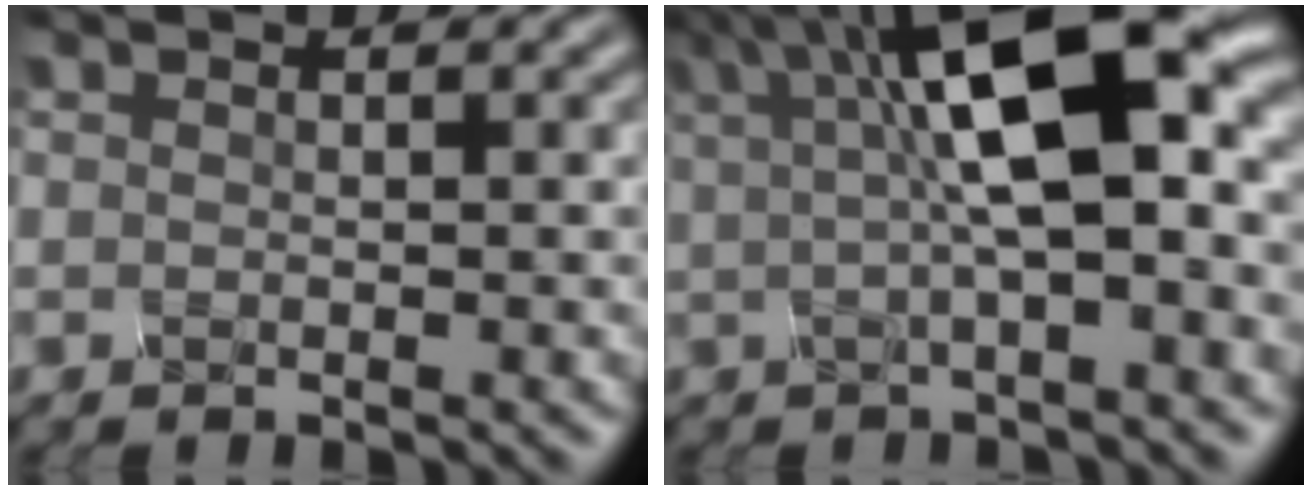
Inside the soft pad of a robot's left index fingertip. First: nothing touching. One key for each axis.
{"total": 11.3, "fx": 2.7, "fy": 3.3, "fz": 10.5, "tx": -0.160, "ty": 0.023, "tz": 0.038}